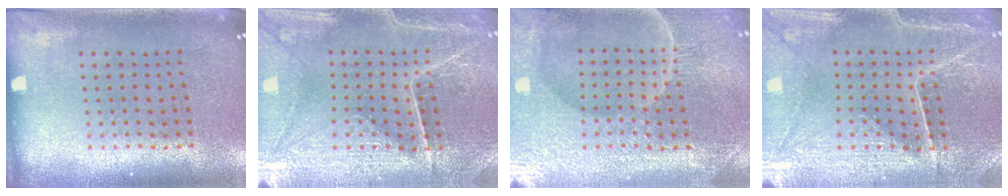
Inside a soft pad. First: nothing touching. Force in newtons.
{"total": 3.4, "press": 3.4, "slide": 0.3}
{"total": 5.5, "press": 5.1, "slide": 2.1}
{"total": 2.7, "press": 2.7, "slide": 0.2}